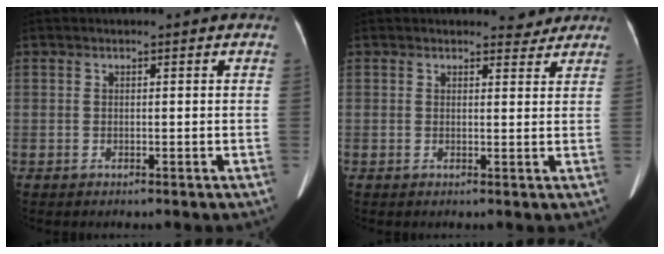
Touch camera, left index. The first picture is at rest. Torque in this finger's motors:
{"motor_torque": [-0.02, -0.20, 0.00, 0.02]}